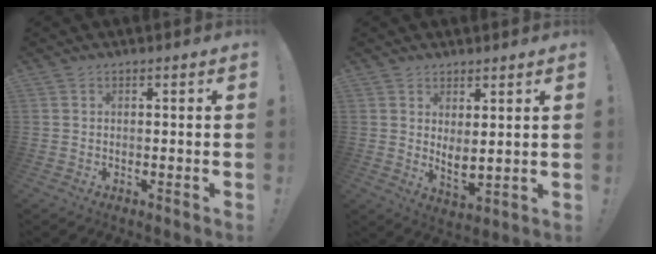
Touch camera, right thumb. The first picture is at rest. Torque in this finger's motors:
{"motor_torque": [-0.22, 0.38, 0.25, 0.37, 0.09]}